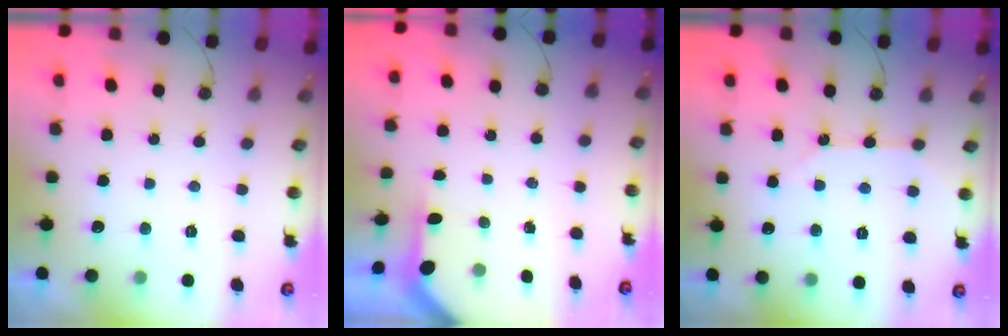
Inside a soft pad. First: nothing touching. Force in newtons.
{"total": 2.8, "press": 2.8, "slide": 0.2}
{"total": 3.5, "press": 3.5, "slide": 0.3}